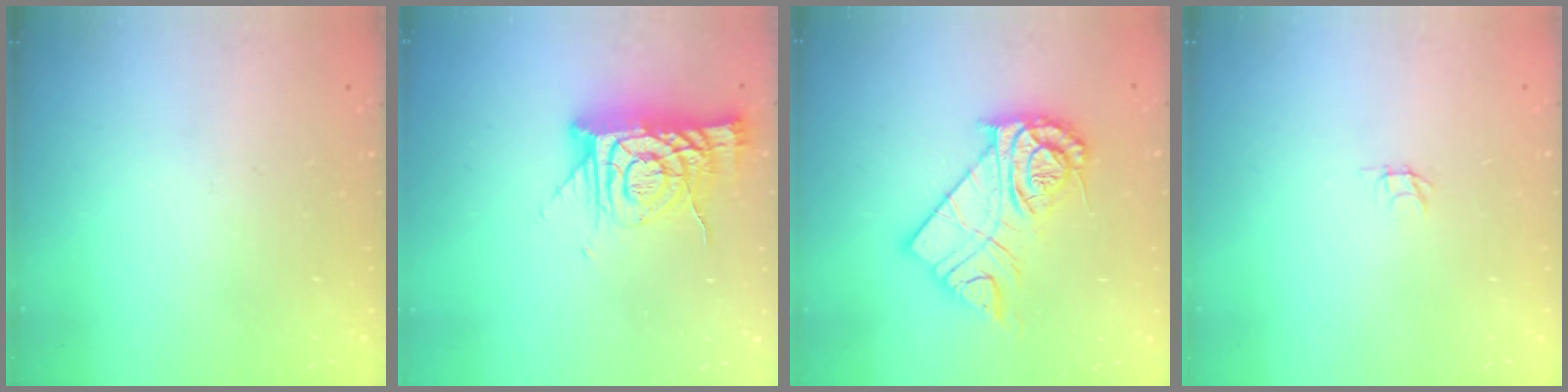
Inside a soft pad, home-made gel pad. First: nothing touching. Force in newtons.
{"total": 12.7, "press": 12.7, "slide": 1.2}
{"total": 15.9, "press": 15.9, "slide": 1.3}
{"total": 1.8, "press": 1.8, "slide": 0.1}